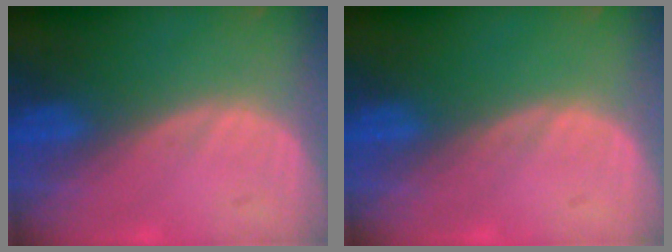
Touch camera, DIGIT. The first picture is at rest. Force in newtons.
{"total": 0.0}